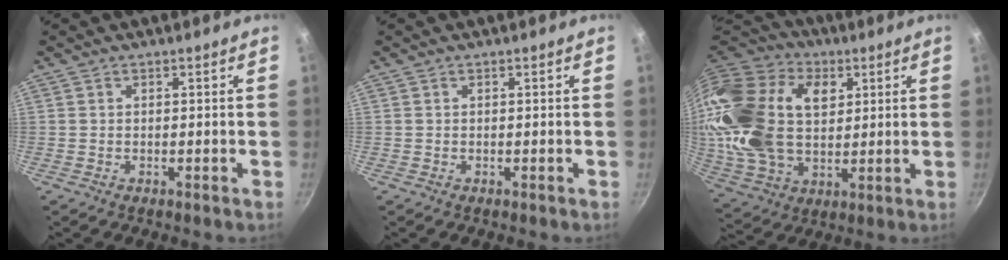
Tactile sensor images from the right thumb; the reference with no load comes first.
{"total": 0.0}
{"total": 25.9, "force": [6.8, 16.9, 18.5], "torque": [-0.344, -0.008, 0.122]}